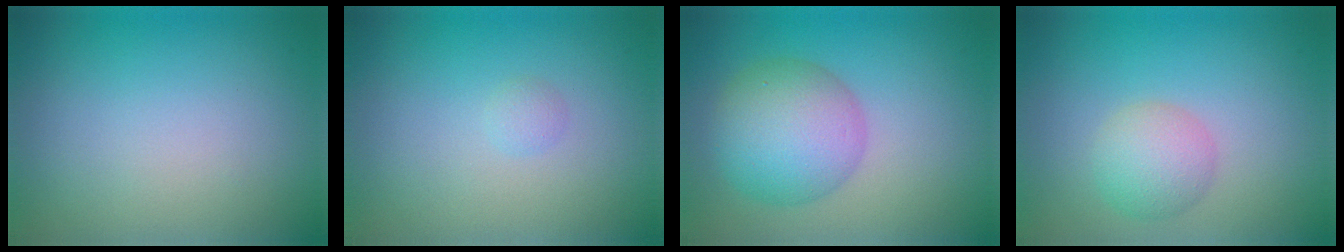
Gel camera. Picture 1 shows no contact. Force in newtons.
{"total": 0.7, "press": 0.7, "slide": 0.0}
{"total": 6.3, "press": 6.3, "slide": 0.1}
{"total": 2.9, "press": 2.9, "slide": 0.1}